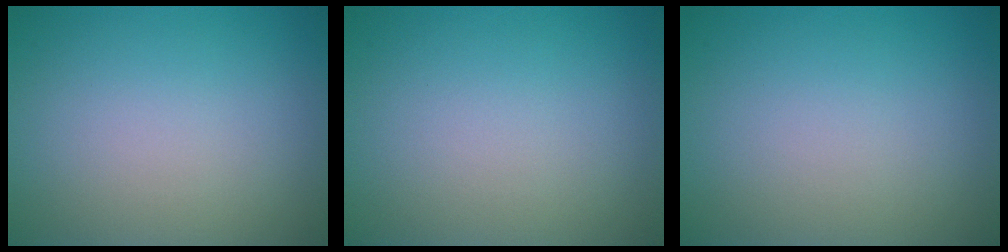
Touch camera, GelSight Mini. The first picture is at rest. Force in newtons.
{"total": 0.0}
{"total": 0.0}